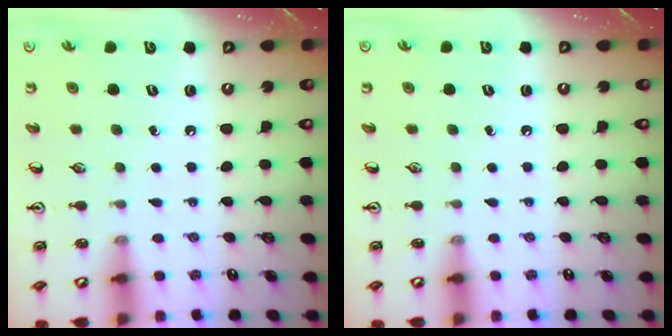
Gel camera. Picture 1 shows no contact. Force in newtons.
{"total": 0.0}